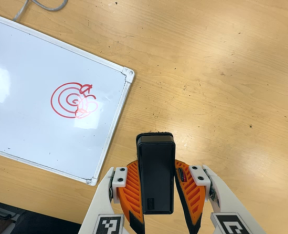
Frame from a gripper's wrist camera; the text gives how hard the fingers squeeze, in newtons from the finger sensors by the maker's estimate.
{"total": 7.4, "left": 5.7, "right": 9.0}